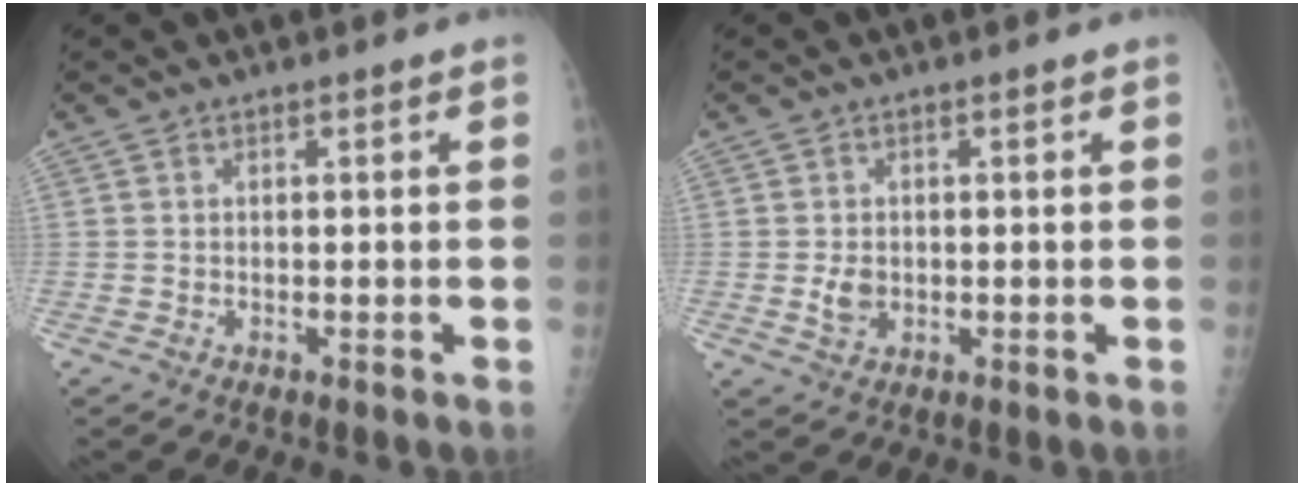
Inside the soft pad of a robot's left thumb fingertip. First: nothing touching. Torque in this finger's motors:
{"motor_torque": [-0.07, 0.05, 0.09, 0.03, 0.02]}